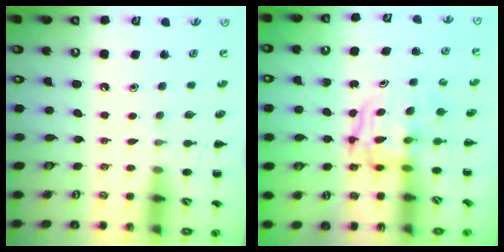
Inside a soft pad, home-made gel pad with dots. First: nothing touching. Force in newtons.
{"total": 3.5, "press": 3.4, "slide": 0.3}